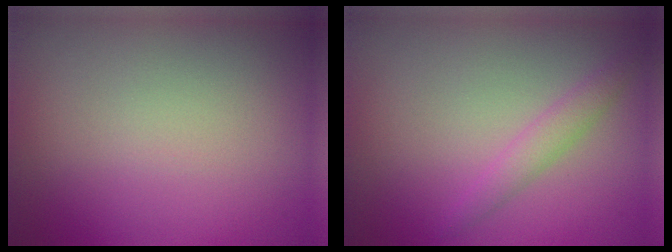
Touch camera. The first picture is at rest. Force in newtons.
{"total": 1.7, "press": 1.7, "slide": 0.1}